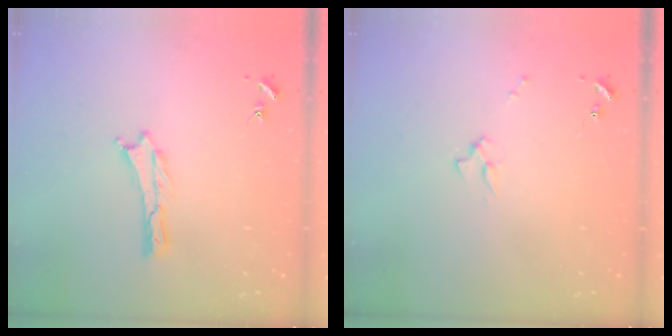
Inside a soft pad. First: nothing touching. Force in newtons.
{"total": 1.7, "press": 1.6, "slide": 0.2}